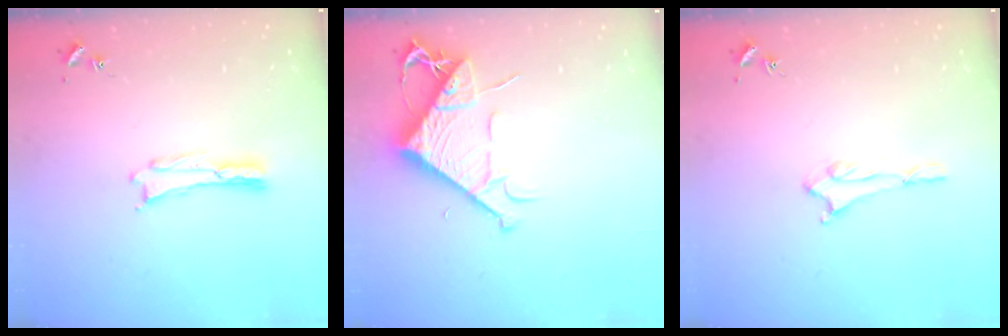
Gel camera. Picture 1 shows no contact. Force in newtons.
{"total": 8.2, "press": 8.1, "slide": 1.1}
{"total": 1.6, "press": 1.6, "slide": 0.2}